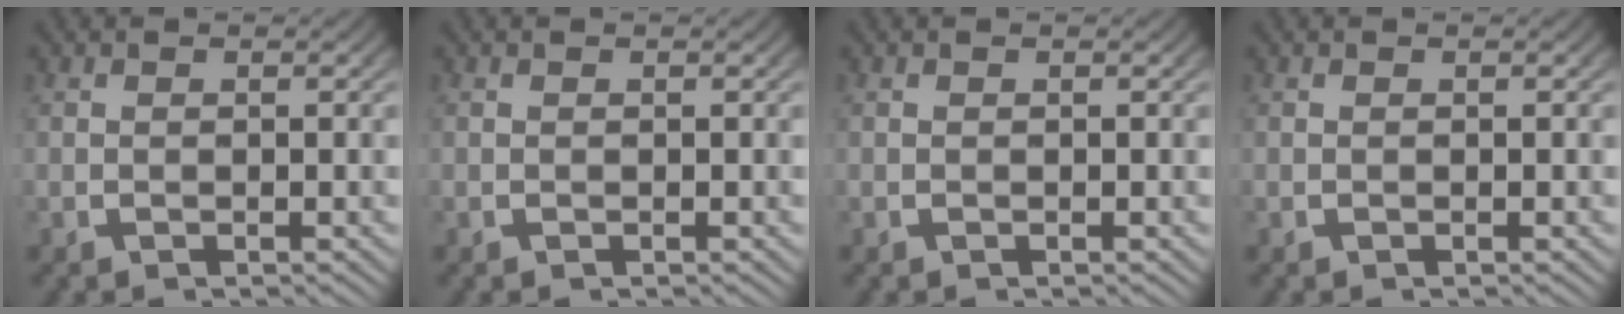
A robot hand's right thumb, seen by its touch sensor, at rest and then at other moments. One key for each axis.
{"total": 0.0}
{"total": 0.0}
{"total": 0.0}